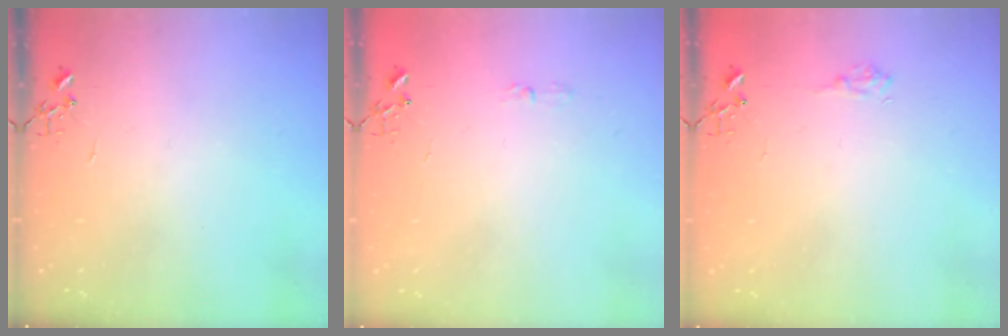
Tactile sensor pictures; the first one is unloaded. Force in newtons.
{"total": 3.6, "press": 3.5, "slide": 0.5}
{"total": 5.9, "press": 5.9, "slide": 0.6}